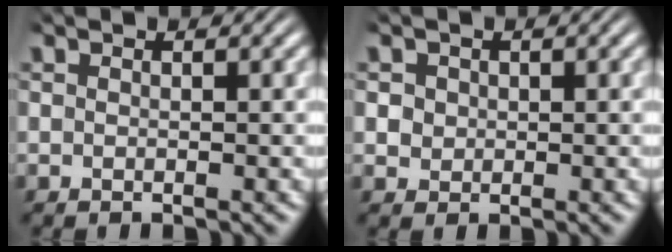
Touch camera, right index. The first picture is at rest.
{"total": 2.3, "force": [0.3, 2.1, 0.7], "torque": [-0.022, -0.007, 0.009]}